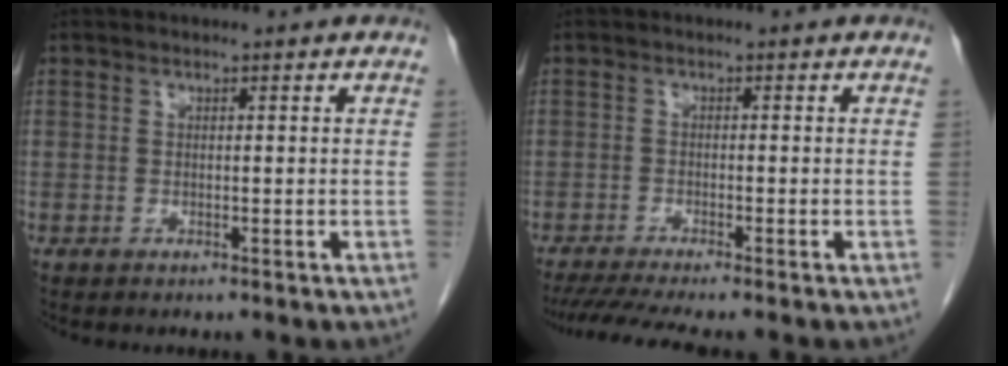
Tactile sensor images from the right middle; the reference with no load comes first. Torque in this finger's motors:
{"motor_torque": [0.63, -0.51, 0.04, 0.03]}